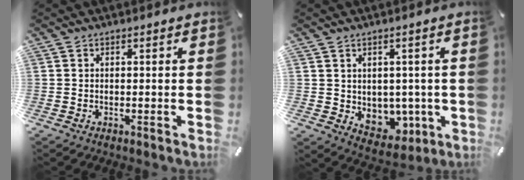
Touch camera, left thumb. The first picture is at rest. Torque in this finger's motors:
{"motor_torque": [0.96, 0.98, 0.01, 0.01, 0.00]}